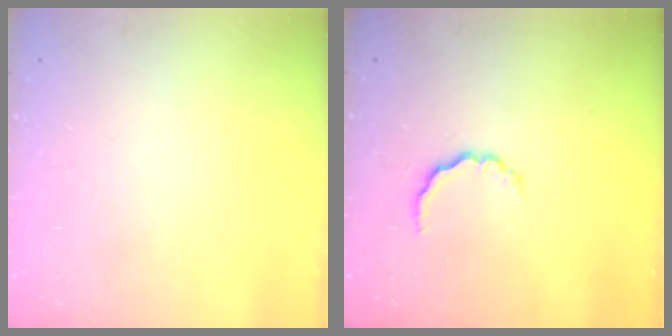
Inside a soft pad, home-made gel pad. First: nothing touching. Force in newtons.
{"total": 4.1, "press": 4.0, "slide": 0.9}